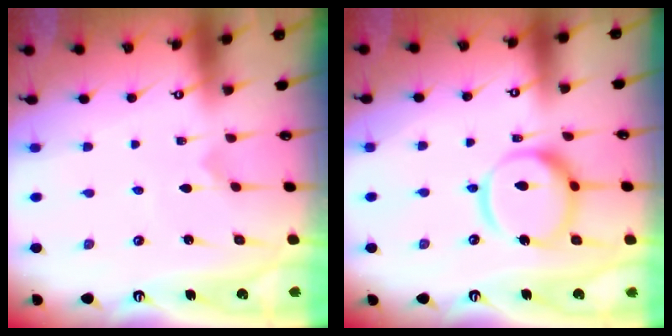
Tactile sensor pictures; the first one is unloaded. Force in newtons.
{"total": 14.1, "press": 14.1, "slide": 1.3}